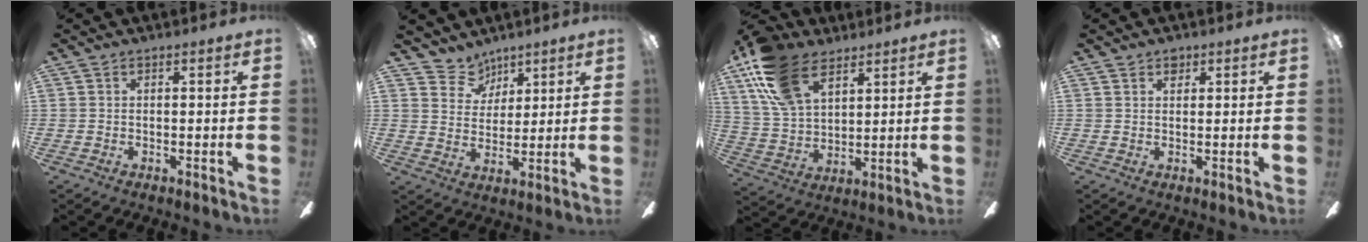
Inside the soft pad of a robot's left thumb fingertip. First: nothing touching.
{"total": 7.7, "force": [6.0, 4.7, 0.2], "torque": [-0.015, -0.038, 0.116]}
{"total": 17.9, "force": [10.4, 10.2, 10.4], "torque": [-0.226, -0.024, 0.196]}
{"total": 2.0, "force": [1.4, 1.2, 0.7], "torque": [0.001, -0.006, 0.022]}